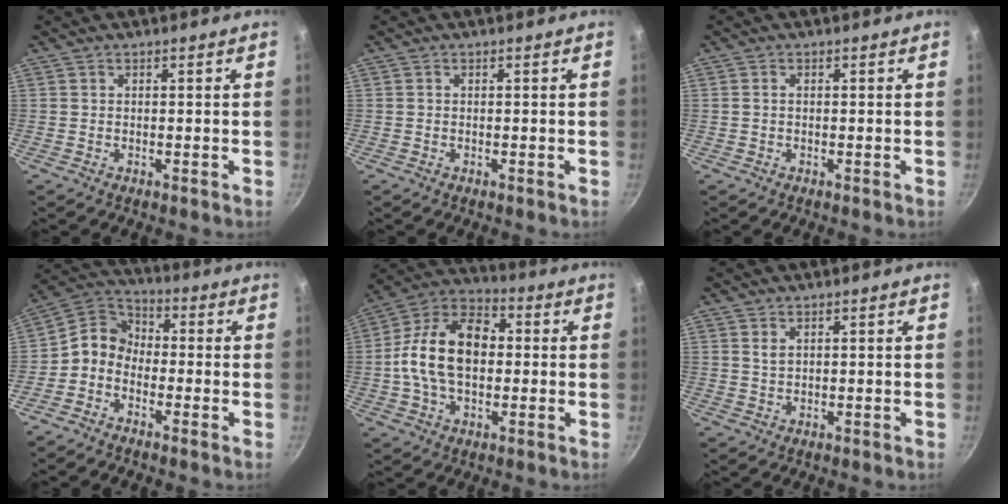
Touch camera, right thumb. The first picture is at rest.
{"total": 0.0}
{"total": 0.7, "force": [0.0, 0.4, 0.5], "torque": [-0.011, 0.004, -0.001]}
{"total": 7.3, "force": [-2.5, 5.7, 3.7], "torque": [-0.053, 0.041, -0.078]}
{"total": 16.6, "force": [0.1, 10.8, 12.6], "torque": [-0.194, 0.034, -0.017]}
{"total": 1.5, "force": [0.7, 0.9, 1.0], "torque": [-0.018, -0.002, 0.014]}